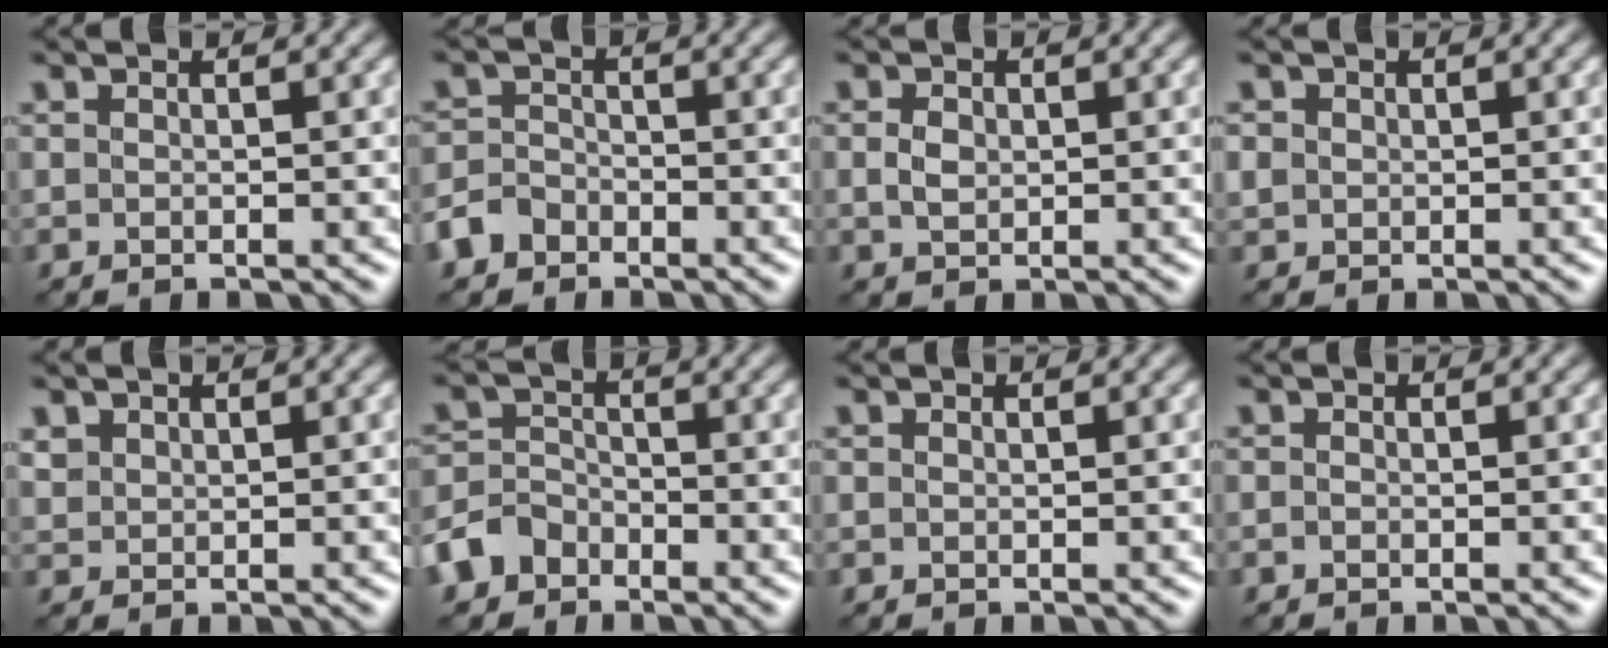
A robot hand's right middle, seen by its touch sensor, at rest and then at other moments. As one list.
[{"total": 2.6, "force": [-1.8, 1.8, 0.6], "torque": [-0.011, 0.004, -0.041]}, {"total": 1.7, "force": [0.1, 1.3, 1.1], "torque": [-0.026, 0.002, 0.002]}, {"total": 1.3, "force": [0.1, 1.2, 0.3], "torque": [-0.005, -0.001, 0.005]}, {"total": 1.1, "force": [0.7, 0.8, 0.1], "torque": [-0.009, 0.001, 0.020]}, {"total": 3.8, "force": [-2.6, 2.7, 0.9], "torque": [-0.010, 0.004, -0.054]}, {"total": 0.0}, {"total": 0.0}]